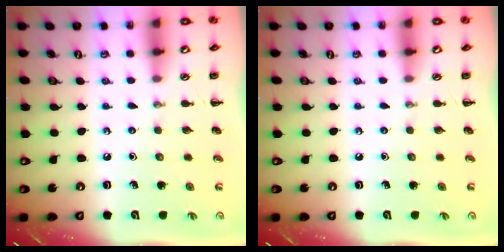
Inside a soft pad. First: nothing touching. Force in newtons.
{"total": 0.0}